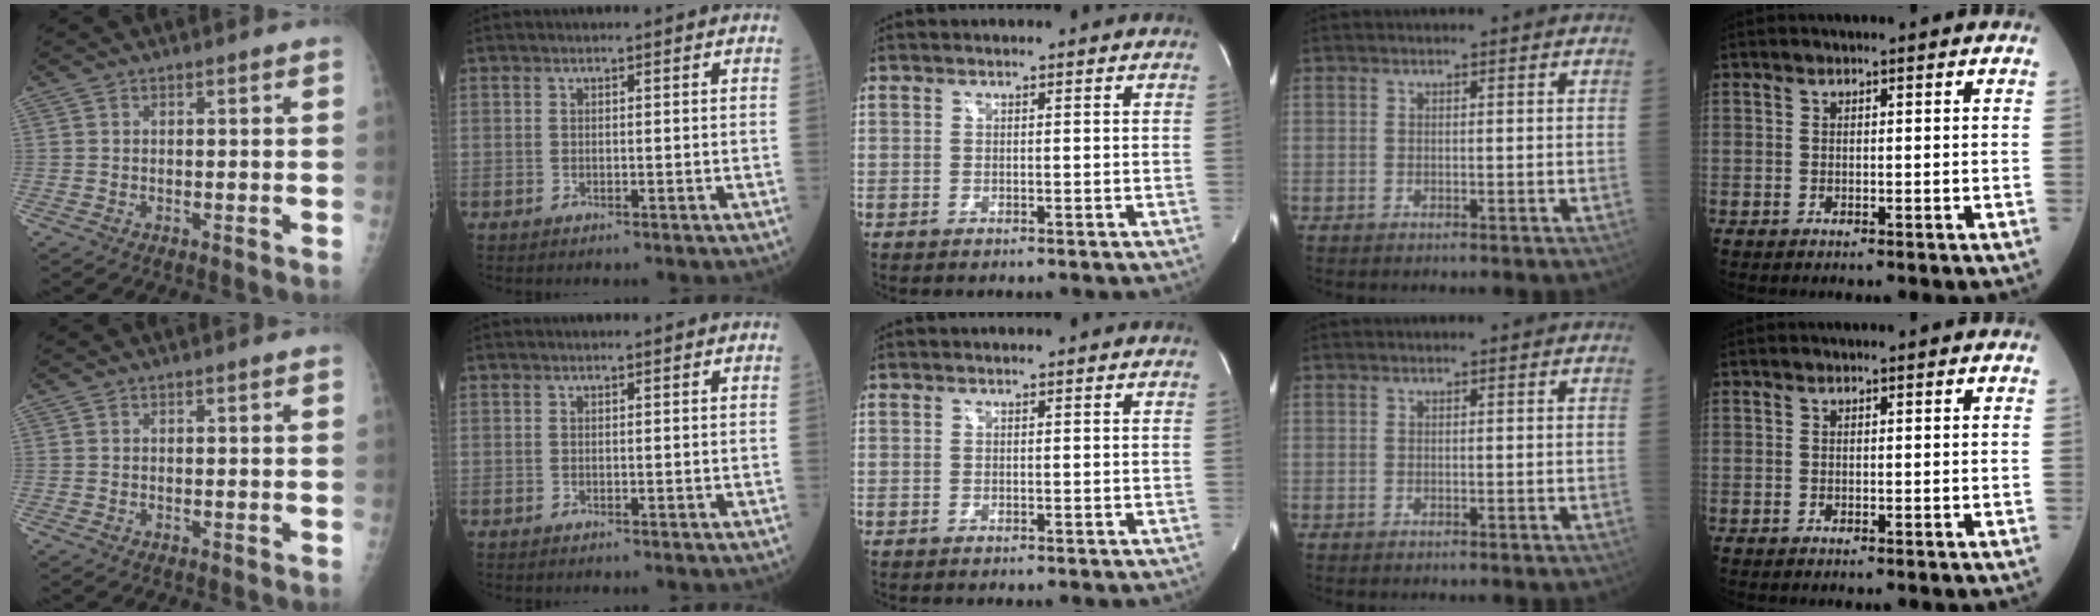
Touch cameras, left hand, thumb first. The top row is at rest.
{}